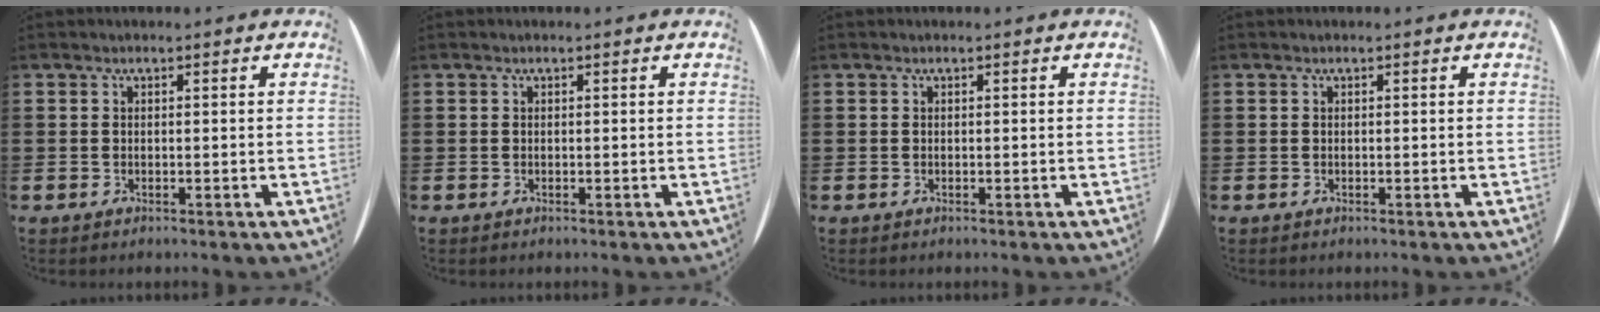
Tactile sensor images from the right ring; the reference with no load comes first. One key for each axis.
{"total": 0.0}
{"total": 0.0}
{"total": 0.0}